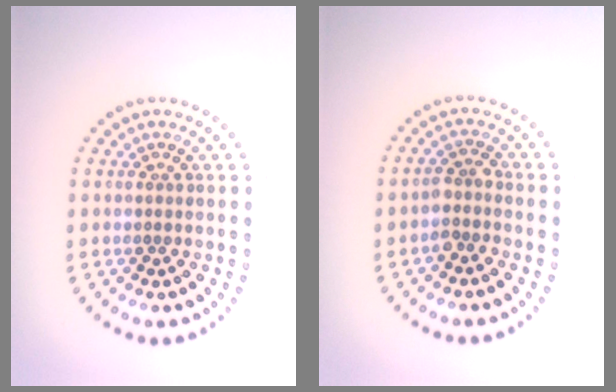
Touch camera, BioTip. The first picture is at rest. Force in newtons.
{"total": 1.8, "press": 1.5, "slide": 1.1}